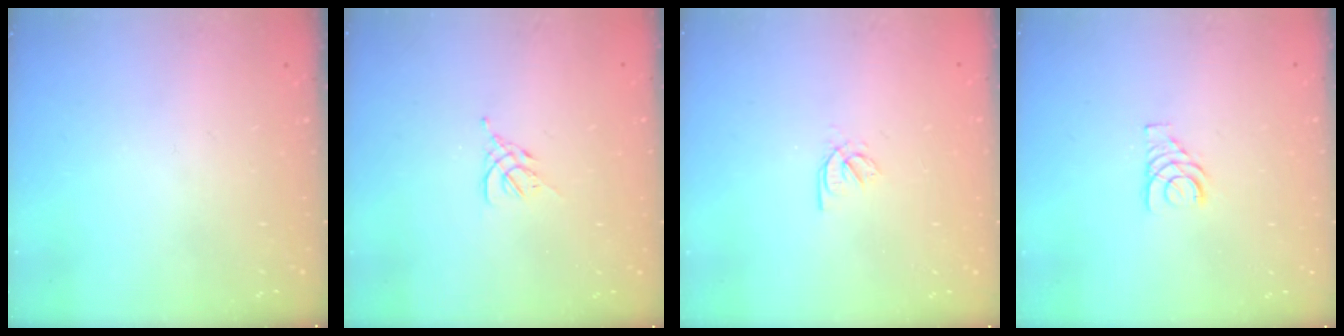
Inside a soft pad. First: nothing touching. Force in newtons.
{"total": 3.0, "press": 2.8, "slide": 0.8}
{"total": 2.3, "press": 2.3, "slide": 0.4}
{"total": 4.1, "press": 4.0, "slide": 0.6}